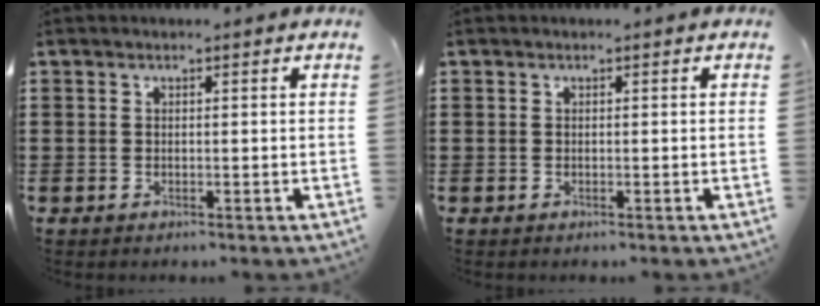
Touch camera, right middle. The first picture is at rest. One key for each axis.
{"total": 0.0}